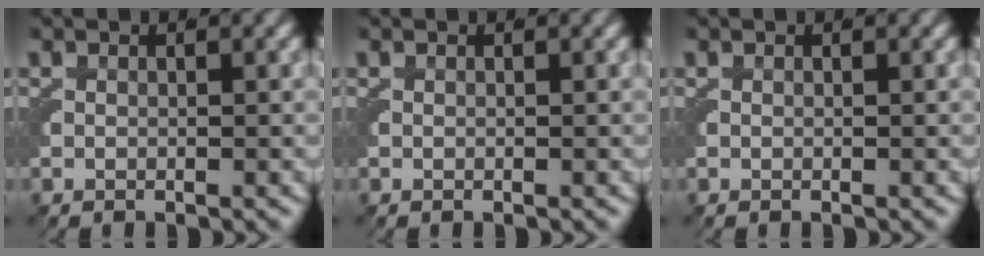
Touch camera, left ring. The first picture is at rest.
{"total": 0.0}
{"total": 0.0}